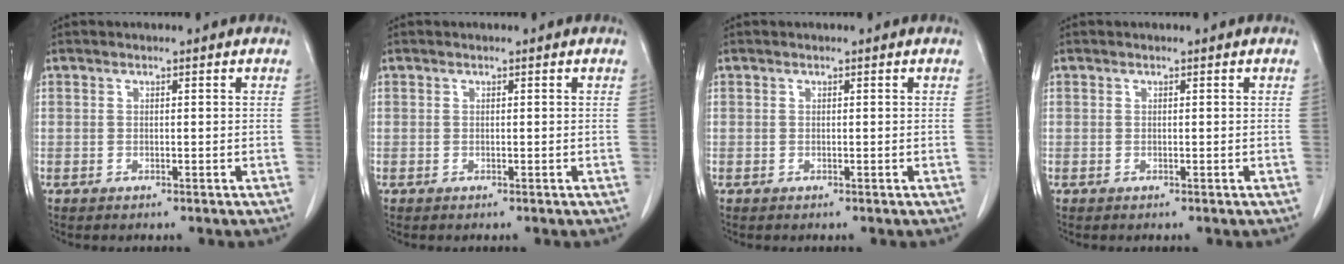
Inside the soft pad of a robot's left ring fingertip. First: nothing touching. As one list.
[{"total": 0.0}, {"total": 0.0}, {"total": 0.0}]